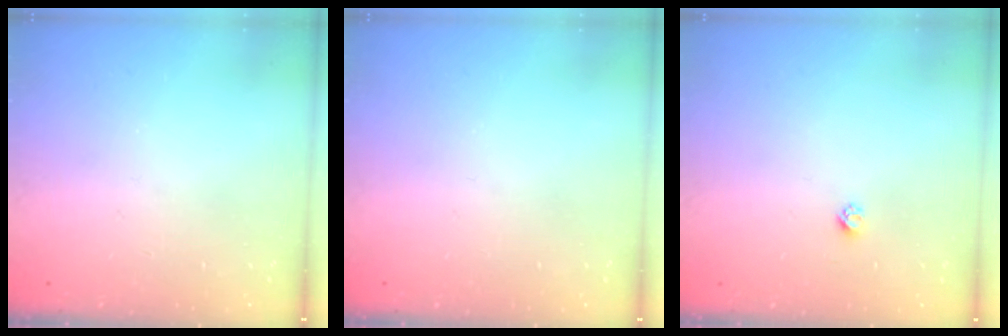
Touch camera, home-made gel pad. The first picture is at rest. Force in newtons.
{"total": 0.0}
{"total": 2.3, "press": 2.3, "slide": 0.2}